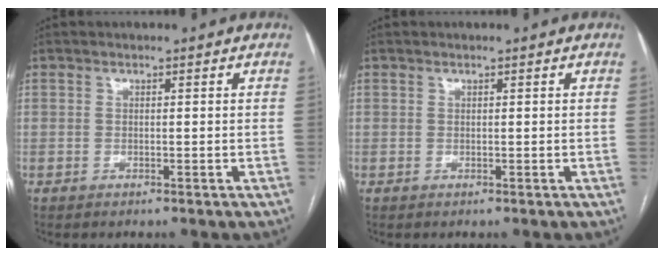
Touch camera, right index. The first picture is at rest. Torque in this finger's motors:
{"motor_torque": [-0.07, 0.02, -0.03, 0.00]}